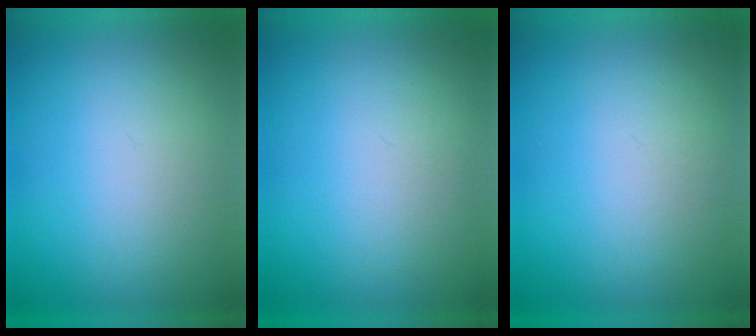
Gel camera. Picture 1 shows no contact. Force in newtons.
{"total": 1.0}
{"total": 1.2}